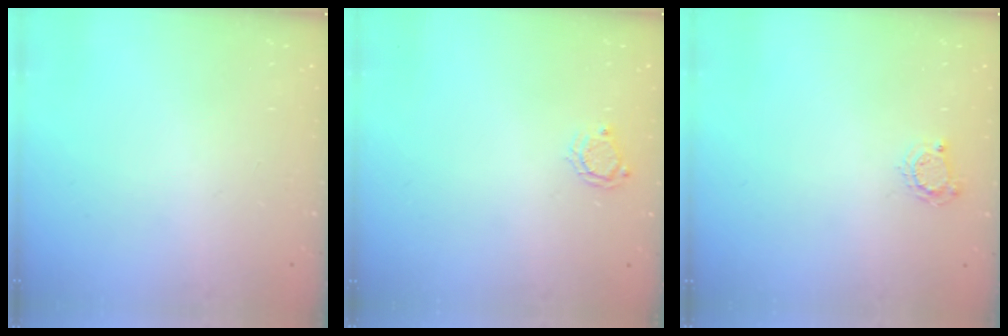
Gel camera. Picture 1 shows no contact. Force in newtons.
{"total": 3.9, "press": 3.9, "slide": 0.4}
{"total": 3.2, "press": 3.2, "slide": 0.4}